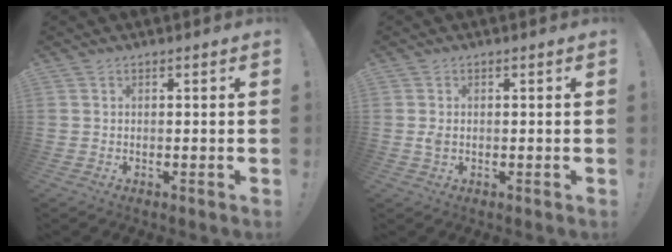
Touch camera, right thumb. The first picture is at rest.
{"total": 1.3, "force": [-0.2, 0.9, 0.9], "torque": [-0.013, 0.003, -0.003]}